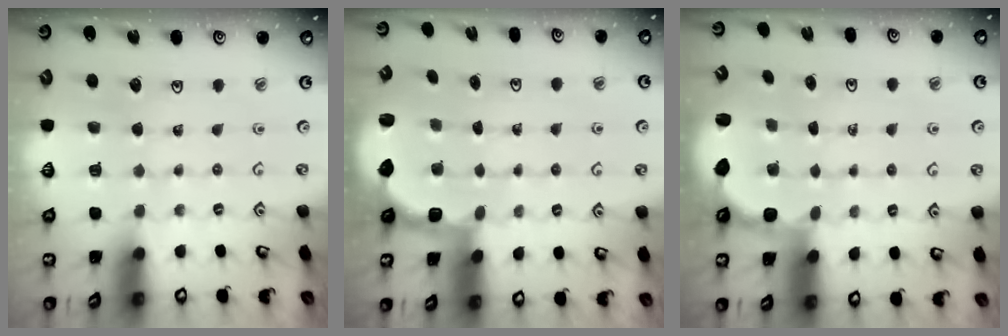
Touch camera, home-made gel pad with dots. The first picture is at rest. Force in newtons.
{"total": 2.8, "press": 2.1, "slide": 1.8}
{"total": 2.9, "press": 2.6, "slide": 1.2}